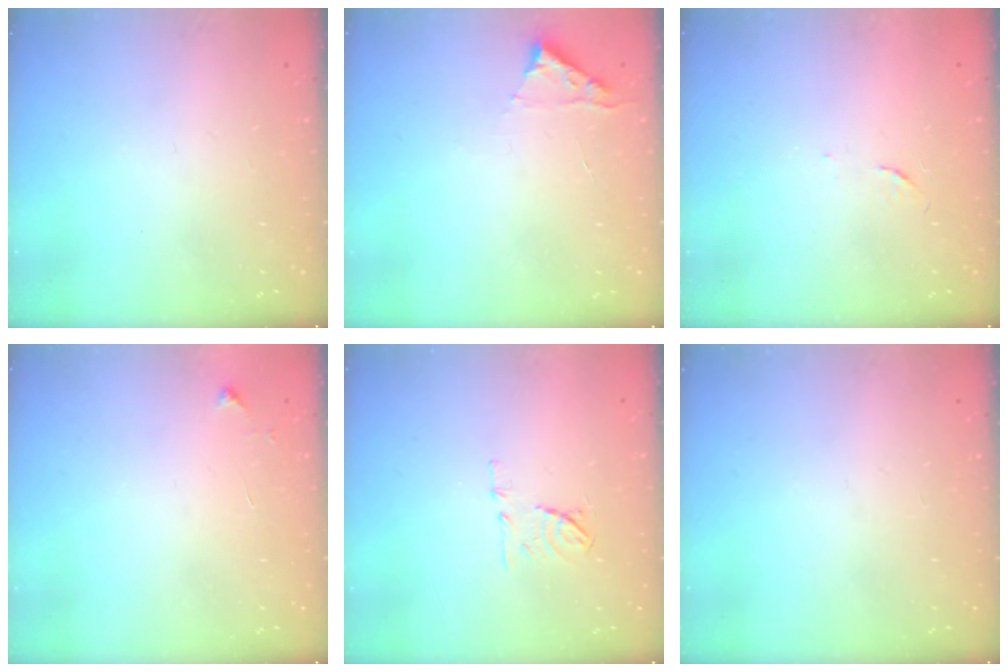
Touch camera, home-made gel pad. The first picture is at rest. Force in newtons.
{"total": 2.8, "press": 2.8, "slide": 0.3}
{"total": 3.2, "press": 3.2, "slide": 0.4}
{"total": 3.9, "press": 3.8, "slide": 0.6}
{"total": 7.6, "press": 7.6, "slide": 0.8}
{"total": 0.0}